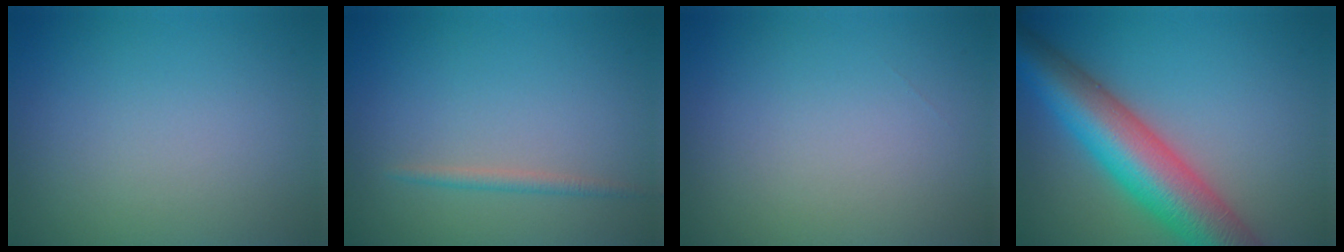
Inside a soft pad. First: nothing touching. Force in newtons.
{"total": 1.1, "press": 1.1, "slide": 0.1}
{"total": 0.0}
{"total": 10.8, "press": 10.8, "slide": 0.3}